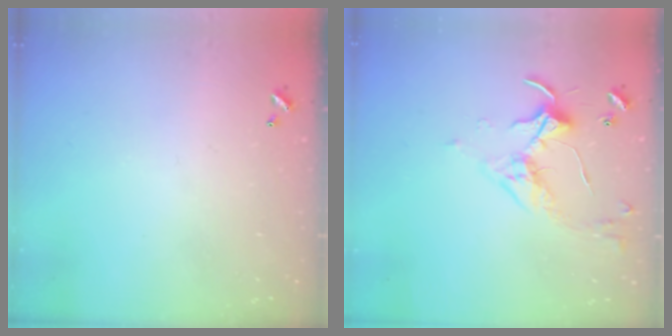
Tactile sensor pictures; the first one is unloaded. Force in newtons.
{"total": 3.4, "press": 3.3, "slide": 0.6}